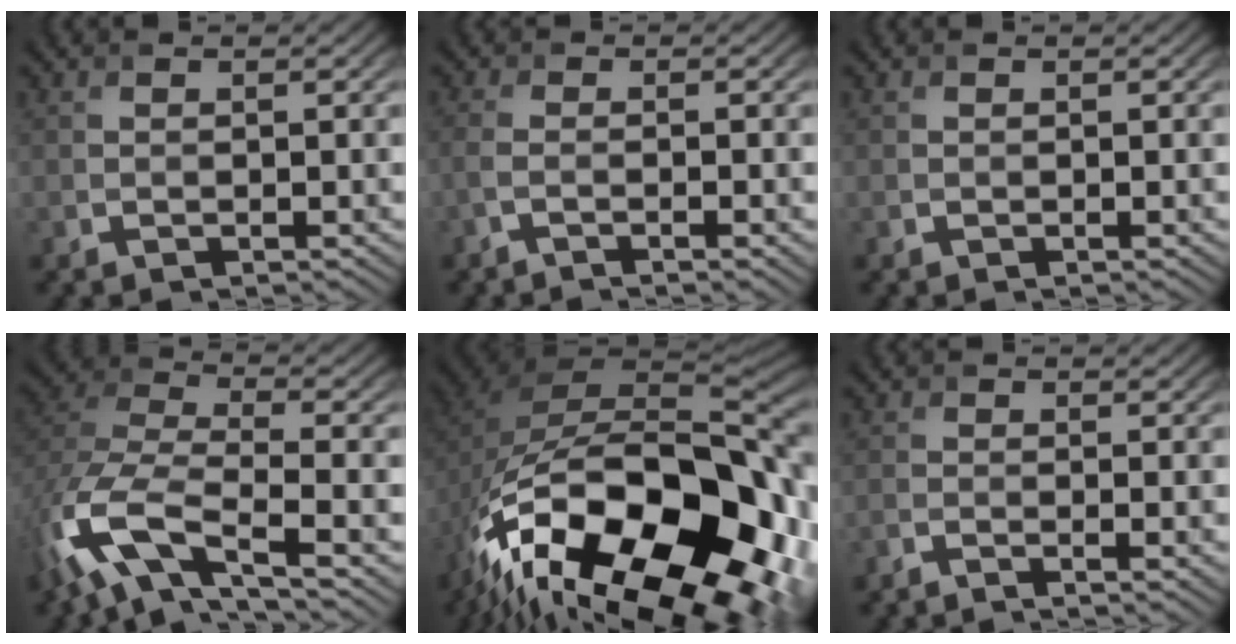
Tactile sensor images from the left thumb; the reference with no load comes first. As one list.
[{"total": 2.8, "force": [-1.5, 0.6, 2.3], "torque": [-0.046, 0.000, -0.041]}, {"total": 0.0}, {"total": 13.3, "force": [-5.9, 5.8, 10.4], "torque": [-0.249, -0.021, -0.123]}, {"total": 21.0, "force": [-10.0, 10.2, 15.3], "torque": [-0.299, -0.041, -0.137]}, {"total": 1.8, "force": [-1.3, 0.2, 1.2], "torque": [-0.017, -0.002, -0.034]}]